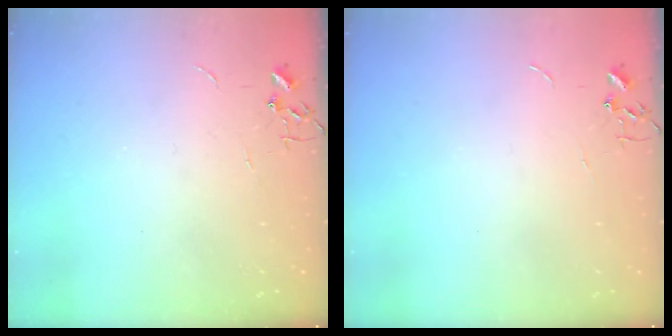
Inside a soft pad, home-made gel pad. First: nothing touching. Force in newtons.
{"total": 0.0}